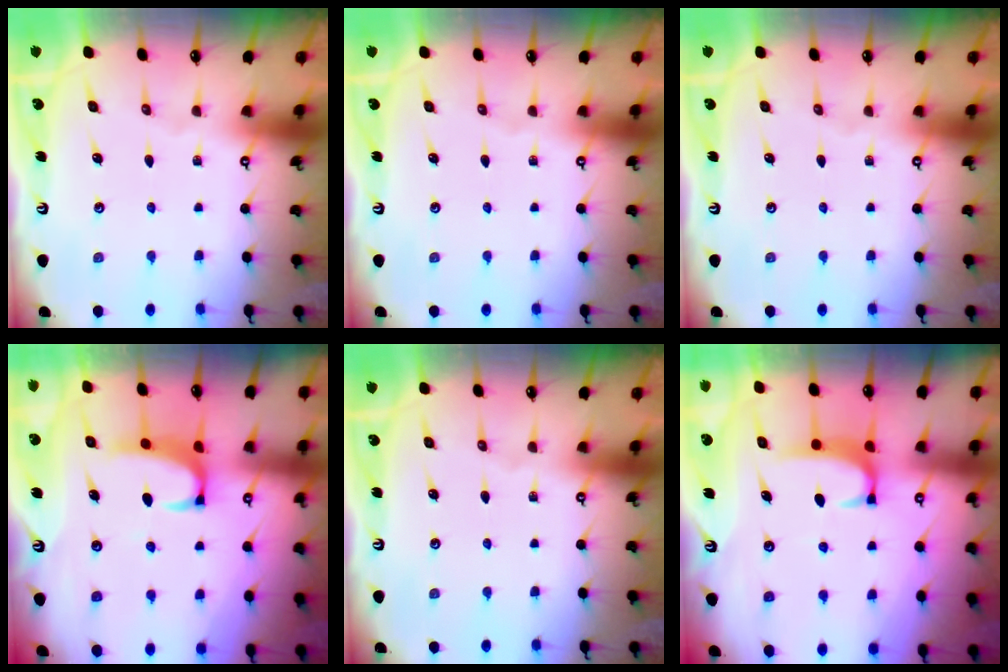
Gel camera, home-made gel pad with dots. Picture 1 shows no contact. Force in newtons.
{"total": 0.0}
{"total": 0.0}
{"total": 2.5, "press": 2.4, "slide": 0.7}
{"total": 0.0}
{"total": 1.7, "press": 1.7, "slide": 0.5}